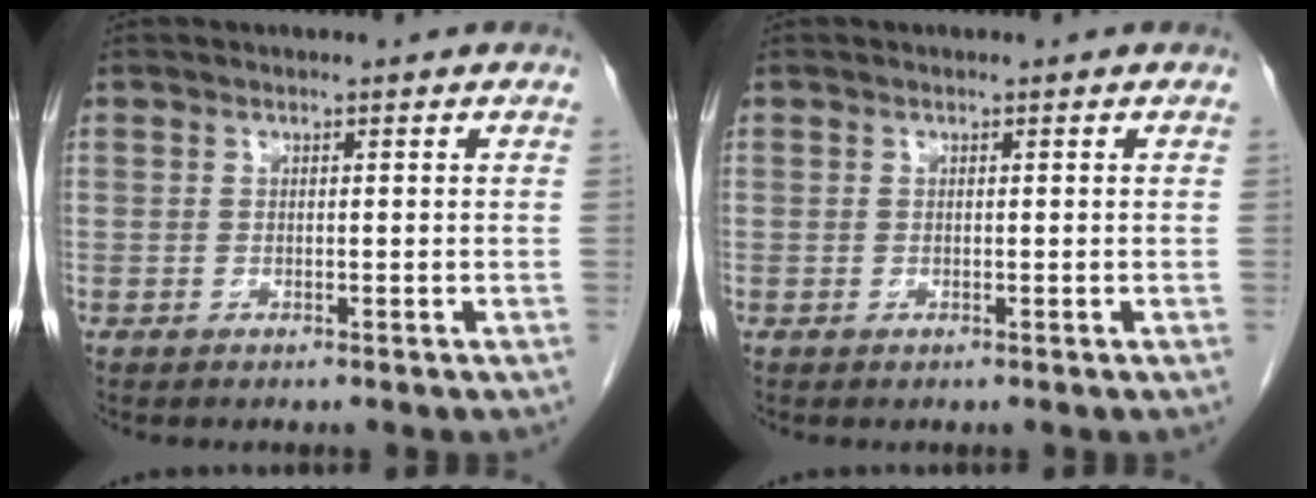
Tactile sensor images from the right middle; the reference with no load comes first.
{"total": 0.0}